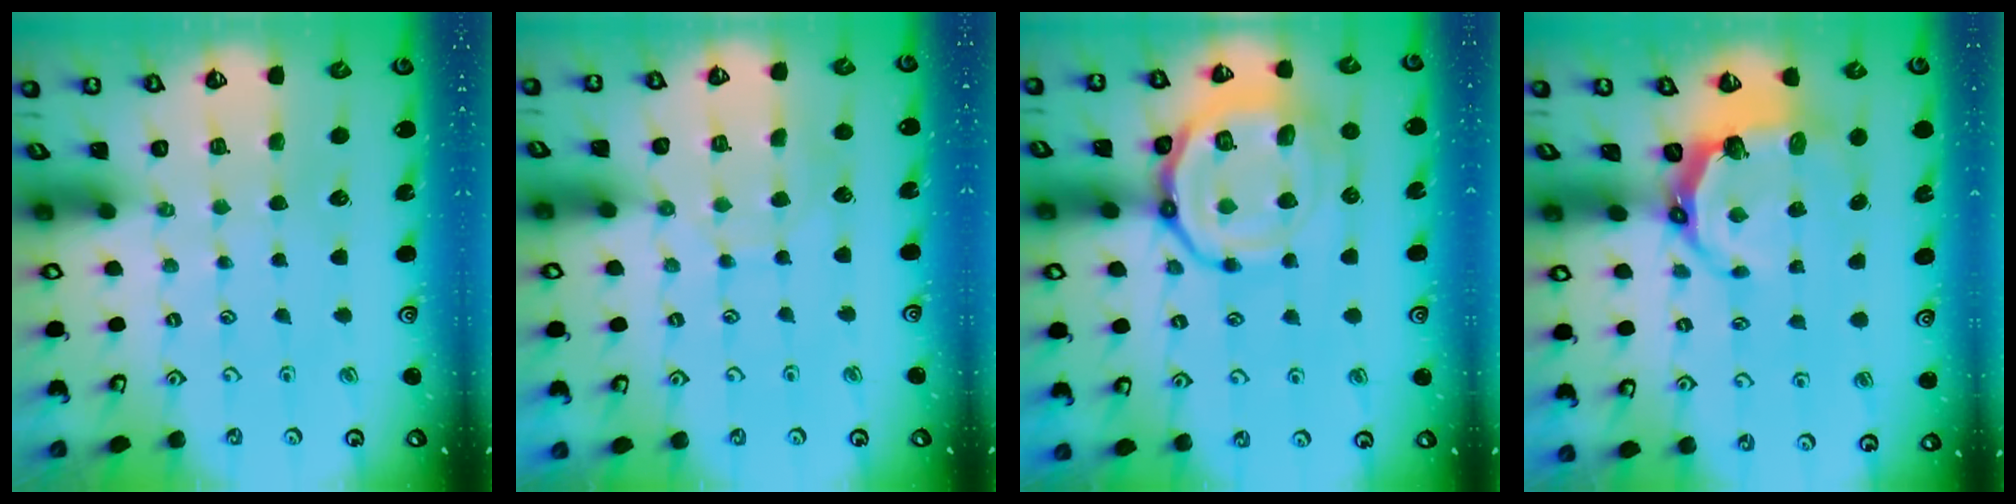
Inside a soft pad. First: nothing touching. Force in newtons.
{"total": 6.1, "press": 6.1, "slide": 0.4}
{"total": 20.8, "press": 20.7, "slide": 2.0}
{"total": 6.8, "press": 5.2, "slide": 4.4}